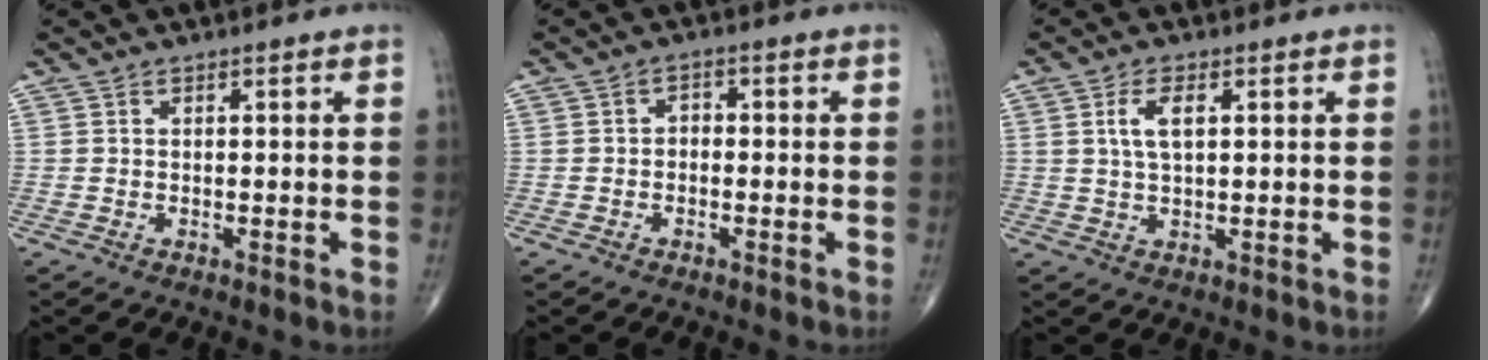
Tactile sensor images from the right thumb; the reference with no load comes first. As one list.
[{"total": 1.8, "force": [-0.5, 1.3, 1.1], "torque": [-0.007, 0.011, -0.016]}, {"total": 4.6, "force": [1.3, 2.0, 4.0], "torque": [-0.081, 0.002, 0.025]}]